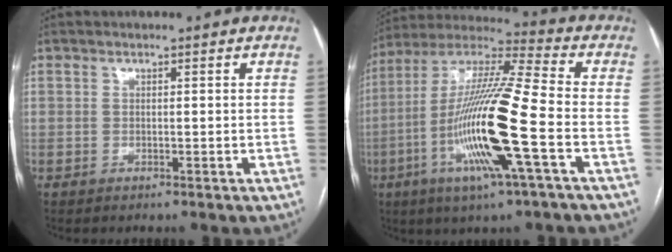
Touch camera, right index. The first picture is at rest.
{"total": 19.2, "force": [-5.4, 0.3, 18.5], "torque": [-0.374, -0.015, -0.110]}